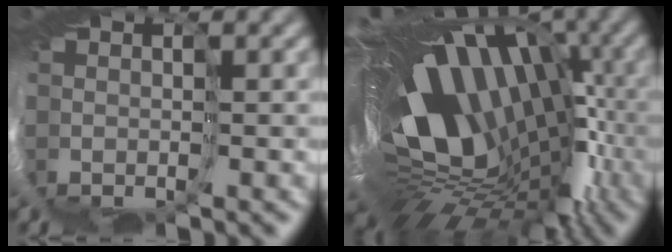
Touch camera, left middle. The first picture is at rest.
{"total": 16.5, "force": [0.2, 10.2, 13.0], "torque": [-0.198, -0.021, 0.006]}